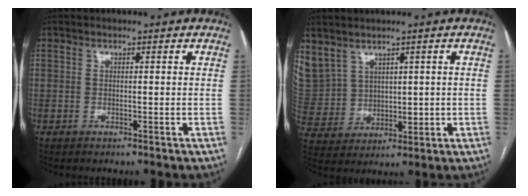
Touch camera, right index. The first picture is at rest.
{"total": 13.8, "force": [6.0, 11.2, 5.3], "torque": [-0.180, 0.041, 0.155]}